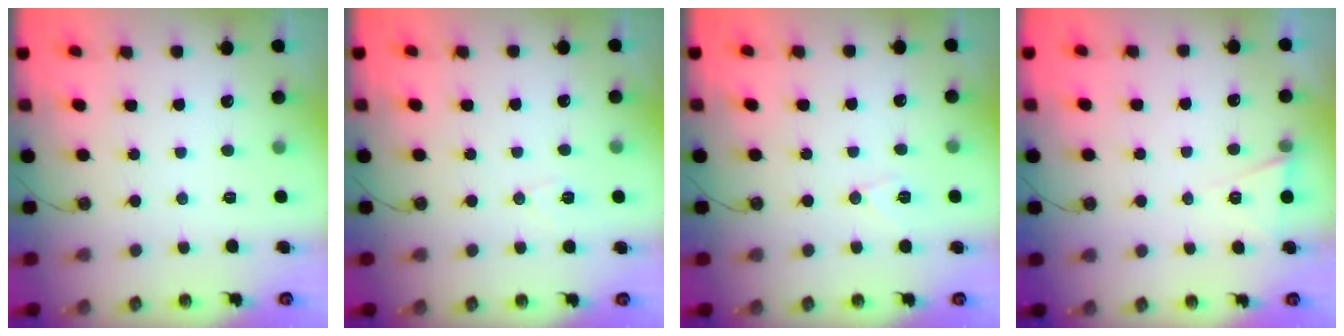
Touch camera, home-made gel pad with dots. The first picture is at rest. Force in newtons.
{"total": 5.3, "press": 4.8, "slide": 2.3}
{"total": 6.1, "press": 5.6, "slide": 2.5}
{"total": 6.3, "press": 4.2, "slide": 4.7}